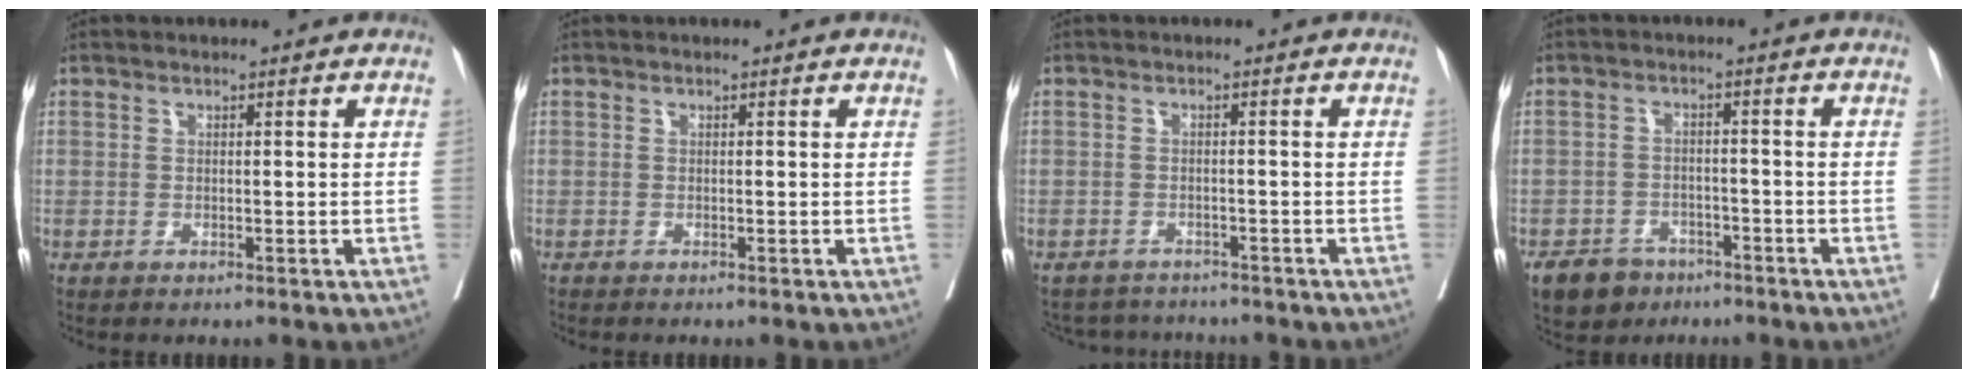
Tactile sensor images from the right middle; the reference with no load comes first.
{"total": 0.0}
{"total": 6.1, "force": [-5.9, 1.5, 0.5], "torque": [-0.004, 0.007, -0.079]}
{"total": 5.7, "force": [-3.9, 3.8, 1.5], "torque": [-0.029, 0.005, -0.060]}